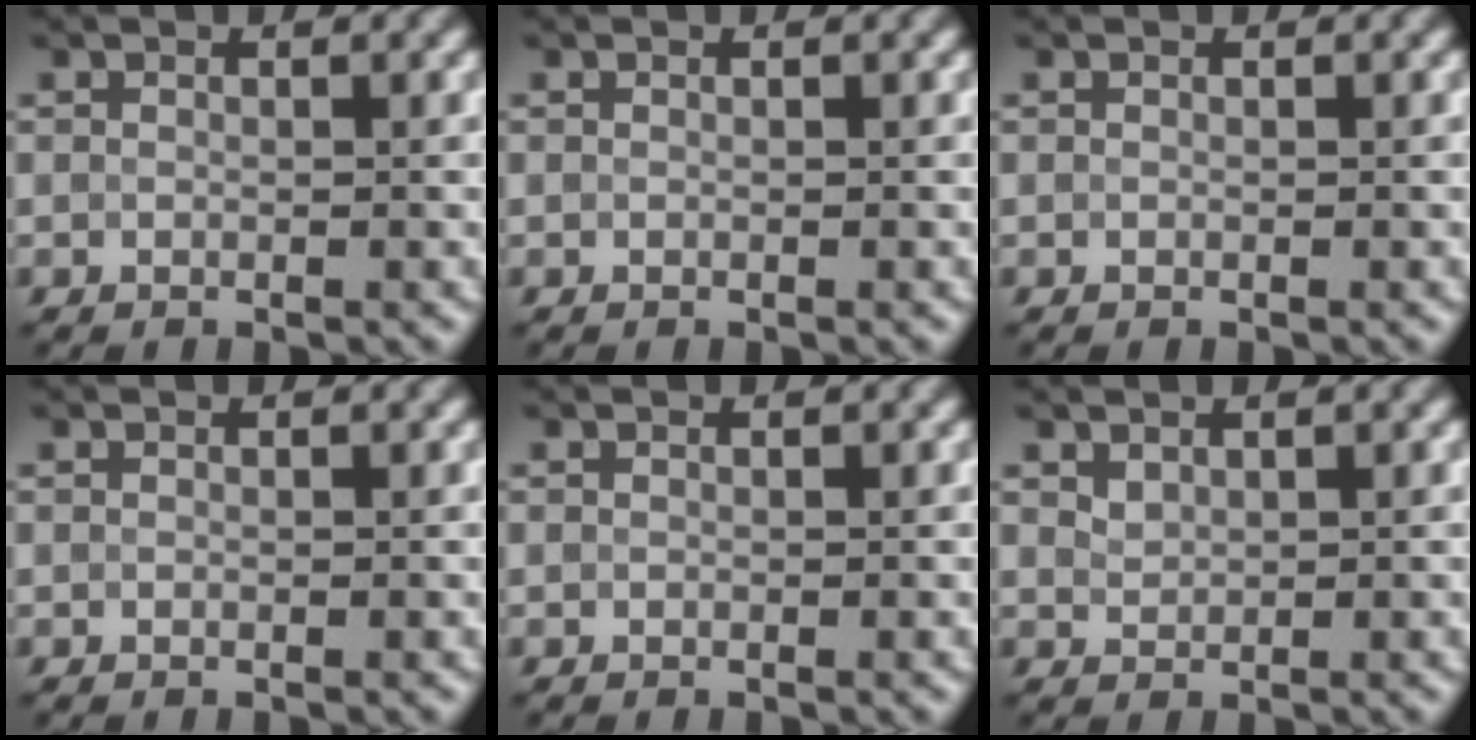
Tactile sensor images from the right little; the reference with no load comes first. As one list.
[{"total": 0.0}, {"total": 0.0}, {"total": 0.0}, {"total": 0.0}, {"total": 0.9, "force": [0.7, 0.5, 0.3], "torque": [-0.010, -0.001, 0.020]}]